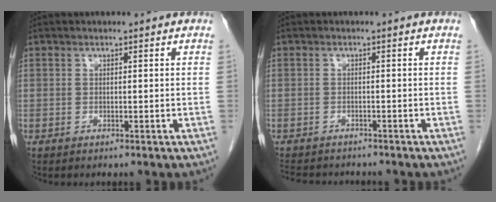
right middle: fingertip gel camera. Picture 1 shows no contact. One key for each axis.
{"total": 6.9, "fx": -6.3, "fy": 2.0, "fz": 2.0, "tx": -0.033, "ty": -0.006, "tz": -0.087}